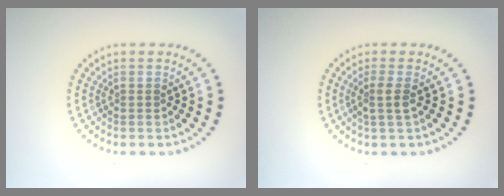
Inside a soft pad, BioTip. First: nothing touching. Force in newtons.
{"total": 1.6, "press": 1.3, "slide": 1.0}